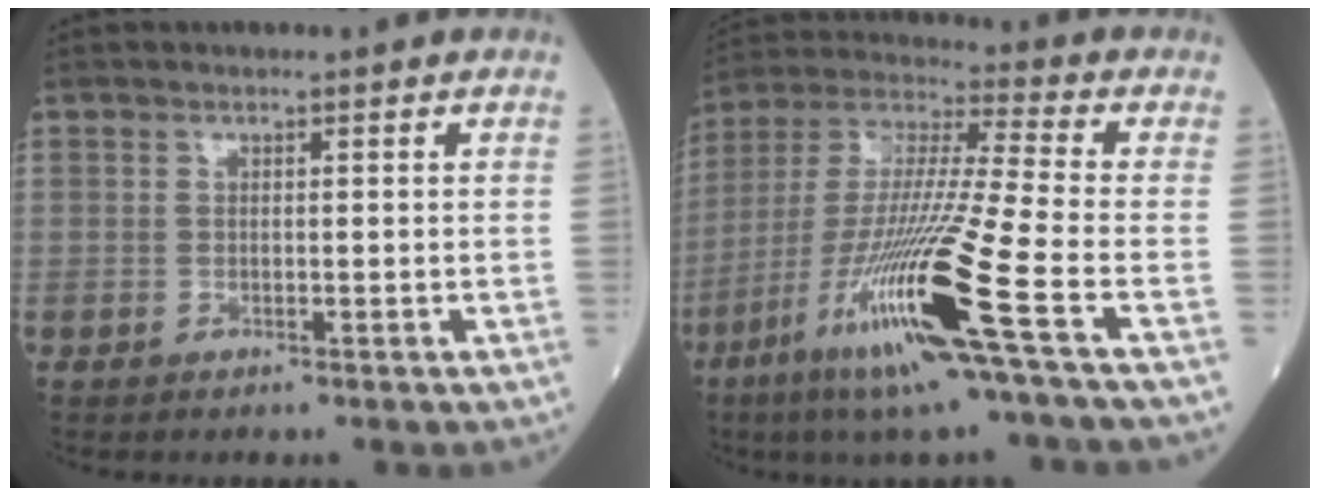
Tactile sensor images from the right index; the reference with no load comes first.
{"total": 19.9, "force": [-8.5, -0.9, 18.0], "torque": [-0.387, -0.043, -0.169]}